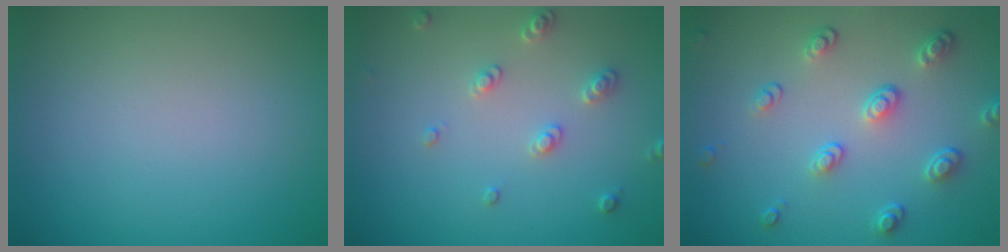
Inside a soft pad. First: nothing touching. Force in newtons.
{"total": 2.2, "press": 2.1, "slide": 0.6}
{"total": 3.7, "press": 2.9, "slide": 2.2}